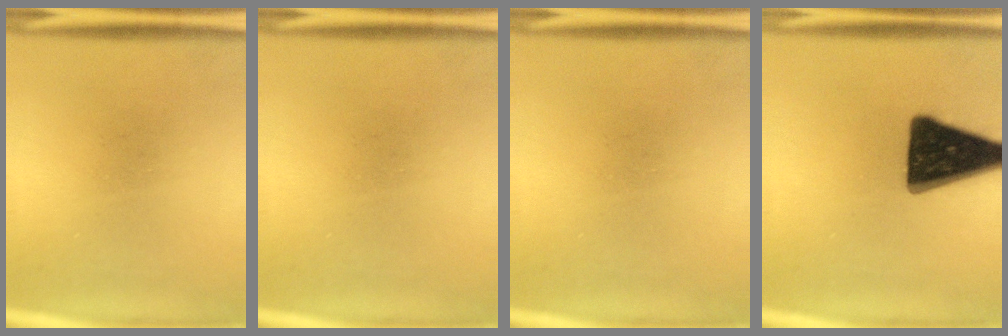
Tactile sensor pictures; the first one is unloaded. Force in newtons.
{"total": 0.0}
{"total": 0.0}
{"total": 17.6}